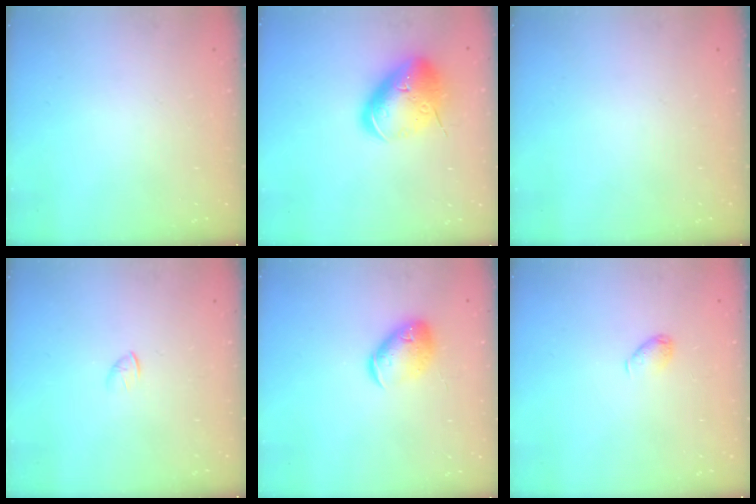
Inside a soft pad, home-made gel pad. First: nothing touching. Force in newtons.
{"total": 18.4, "press": 18.1, "slide": 3.1}
{"total": 0.0}
{"total": 1.3, "press": 1.2, "slide": 0.4}
{"total": 10.8, "press": 10.7, "slide": 1.4}
{"total": 4.9, "press": 4.9, "slide": 0.6}